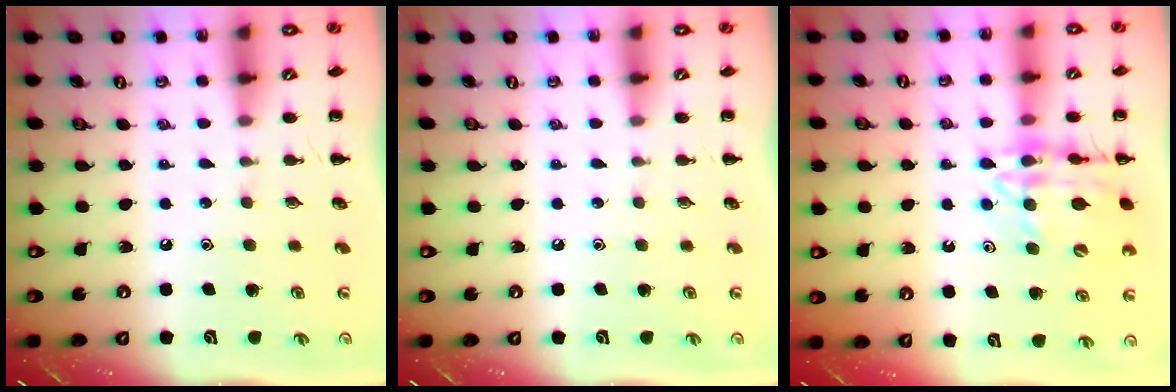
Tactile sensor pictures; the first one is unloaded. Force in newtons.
{"total": 0.0}
{"total": 15.1, "press": 14.8, "slide": 2.6}